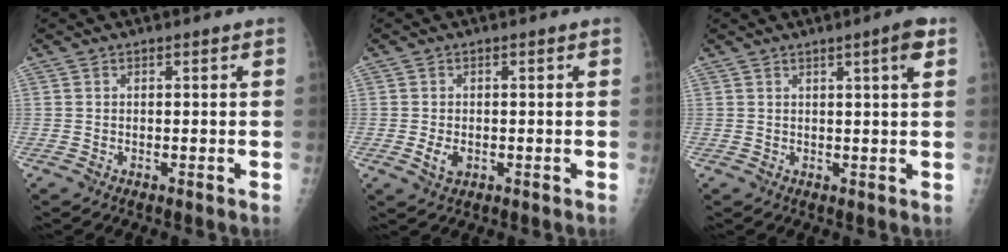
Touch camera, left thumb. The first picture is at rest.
{"total": 2.8, "force": [-0.6, 1.8, 2.0], "torque": [-0.039, -0.002, -0.008]}
{"total": 3.8, "force": [1.9, 0.0, 3.3], "torque": [-0.045, -0.008, 0.026]}